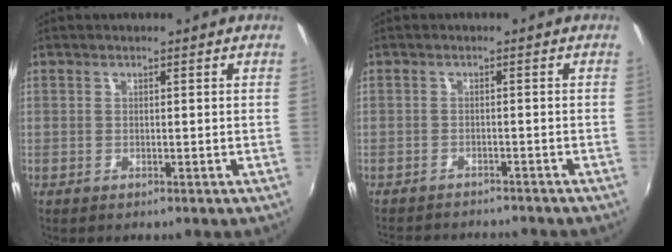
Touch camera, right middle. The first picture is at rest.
{"total": 8.6, "force": [-8.0, 1.8, 2.8], "torque": [-0.069, -0.013, -0.115]}